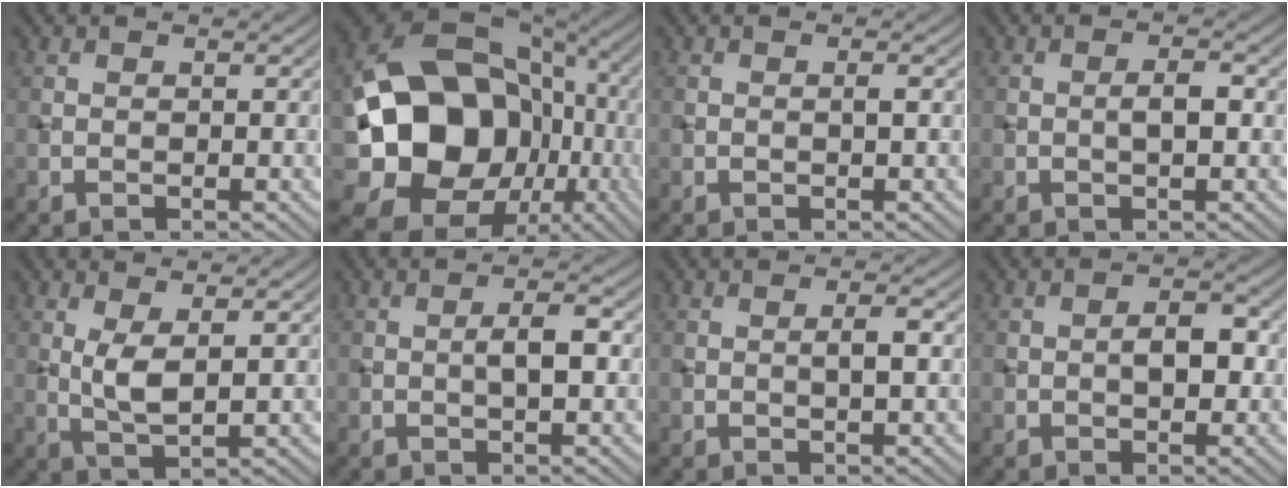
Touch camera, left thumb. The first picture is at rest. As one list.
[{"total": 19.8, "force": [-2.6, 16.3, 10.8], "torque": [-0.229, -0.026, -0.035]}, {"total": 0.6, "force": [0.0, 0.1, 0.6], "torque": [-0.010, 0.002, -0.001]}, {"total": 2.0, "force": [-0.2, 0.7, 1.9], "torque": [-0.032, 0.006, -0.006]}, {"total": 3.7, "force": [1.0, 1.1, 3.4], "torque": [-0.076, -0.005, 0.023]}, {"total": 2.6, "force": [-0.2, 0.8, 2.5], "torque": [-0.044, 0.006, -0.008]}, {"total": 1.5, "force": [0.0, 0.2, 1.5], "torque": [-0.026, 0.003, -0.001]}, {"total": 3.1, "force": [-0.3, 1.7, 2.6], "torque": [-0.037, 0.003, -0.010]}]